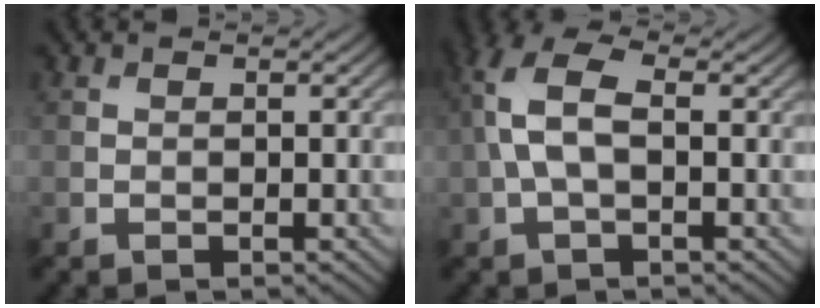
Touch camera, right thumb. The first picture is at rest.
{"total": 6.9, "force": [0.4, 3.4, 6.0], "torque": [-0.149, 0.020, -0.002]}